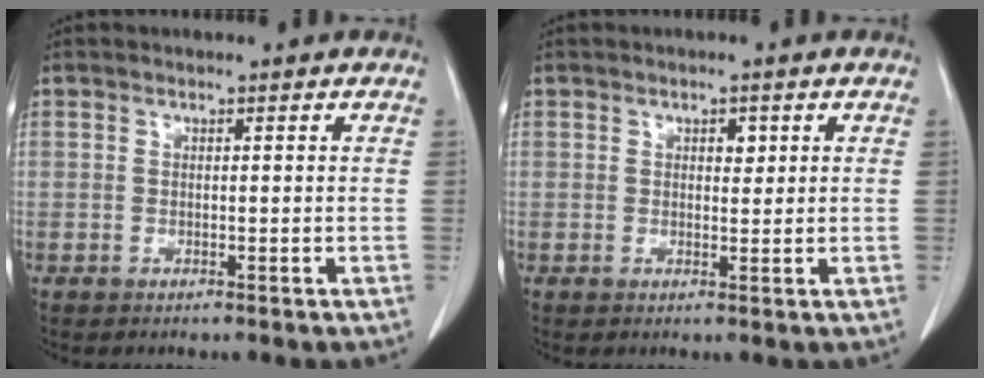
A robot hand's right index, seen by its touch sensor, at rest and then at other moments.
{"total": 1.6, "force": [0.6, 0.9, 1.2], "torque": [-0.016, -0.002, 0.010]}